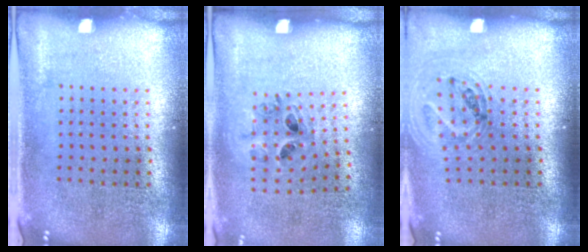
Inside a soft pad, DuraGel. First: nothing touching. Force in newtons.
{"total": 1.0, "press": 0.8, "slide": 0.5}
{"total": 0.9, "press": 0.9, "slide": 0.0}